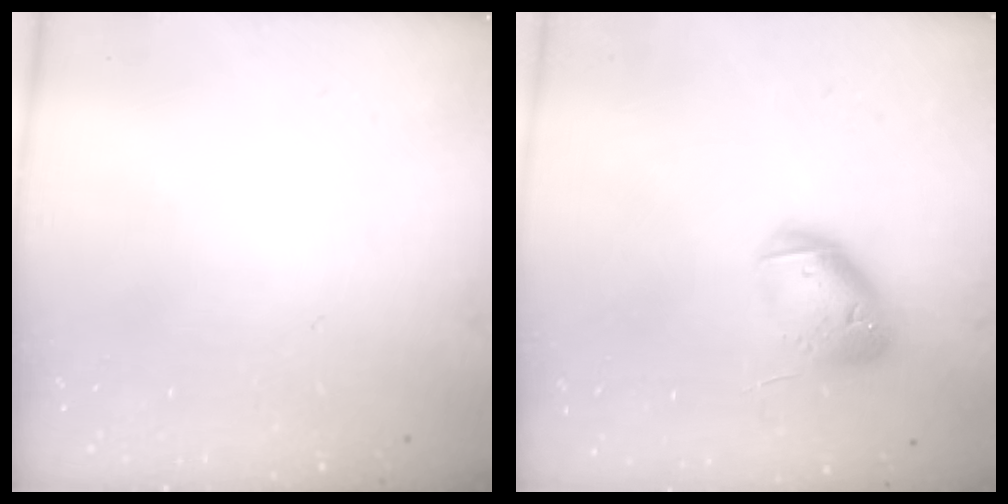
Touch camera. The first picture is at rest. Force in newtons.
{"total": 11.3, "press": 11.2, "slide": 1.6}